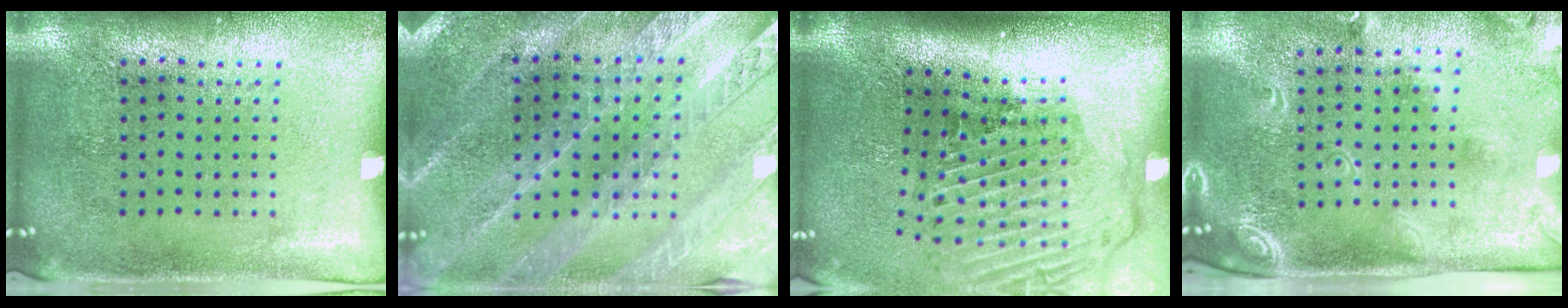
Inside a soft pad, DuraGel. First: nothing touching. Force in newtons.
{"total": 2.4, "press": 2.4, "slide": 0.4}
{"total": 3.0, "press": 2.1, "slide": 2.2}
{"total": 2.4, "press": 1.7, "slide": 1.7}